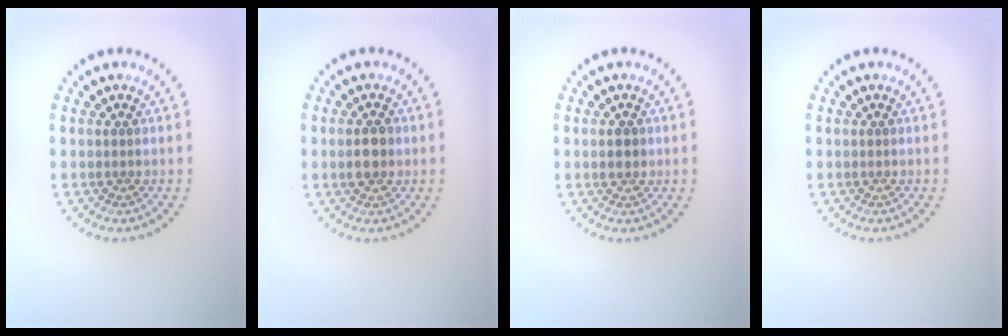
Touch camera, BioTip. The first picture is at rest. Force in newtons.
{"total": 2.7, "press": 2.7, "slide": 0.2}
{"total": 1.2, "press": 1.2, "slide": 0.1}
{"total": 0.0}